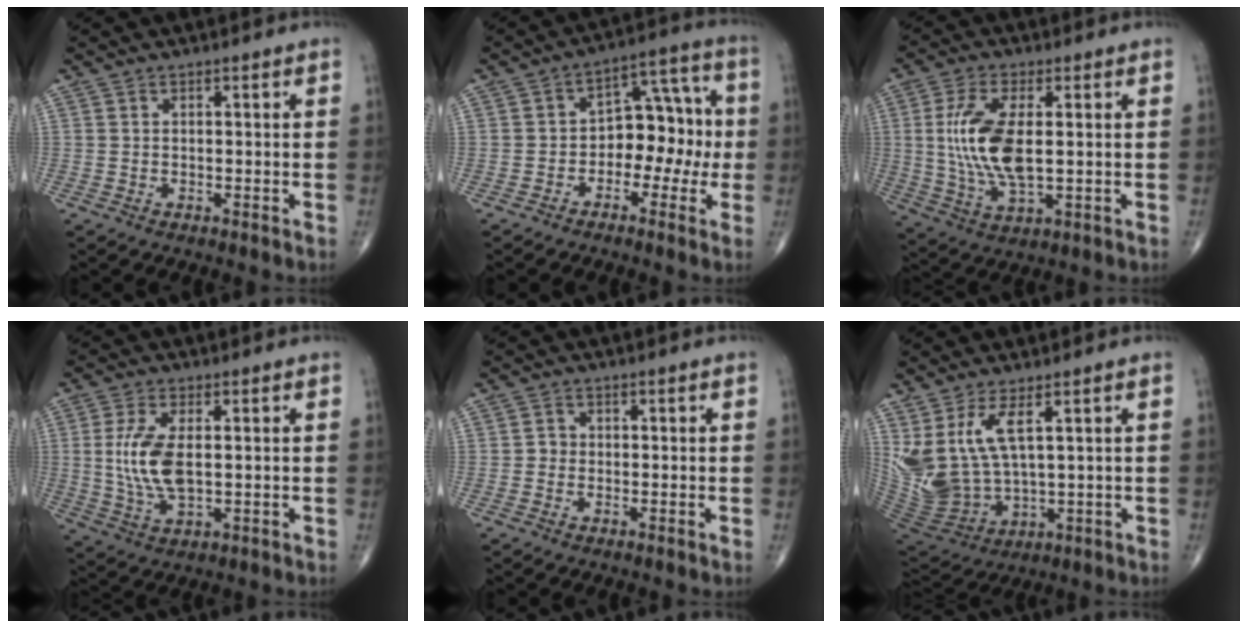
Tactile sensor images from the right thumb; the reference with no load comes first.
{"total": 10.8, "force": [-1.6, 7.2, 7.9], "torque": [-0.063, 0.051, -0.035]}
{"total": 12.7, "force": [1.1, 5.4, 11.4], "torque": [-0.243, -0.011, 0.028]}
{"total": 9.5, "force": [0.6, 4.4, 8.4], "torque": [-0.183, -0.009, 0.018]}
{"total": 1.4, "force": [-0.3, 1.3, 0.5], "torque": [0.001, 0.005, -0.009]}
{"total": 12.4, "force": [4.5, 5.4, 10.3], "torque": [-0.214, -0.032, 0.114]}